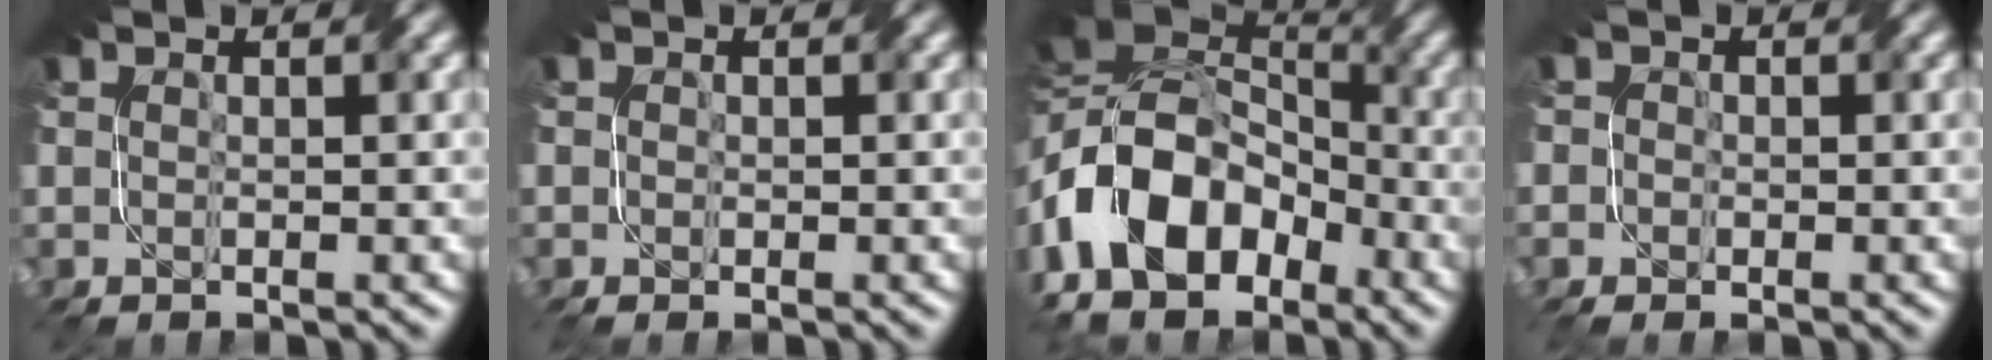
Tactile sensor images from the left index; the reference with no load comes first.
{"total": 0.9, "force": [-0.3, 0.7, 0.5], "torque": [-0.007, -0.003, -0.003]}
{"total": 16.3, "force": [-5.1, 10.7, 11.1], "torque": [-0.232, 0.006, -0.093]}
{"total": 1.6, "force": [-0.5, 1.4, 0.5], "torque": [-0.007, -0.001, -0.007]}